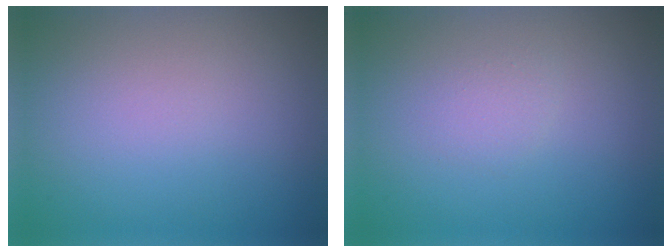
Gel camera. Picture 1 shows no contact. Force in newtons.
{"total": 1.0, "press": 1.0, "slide": 0.0}